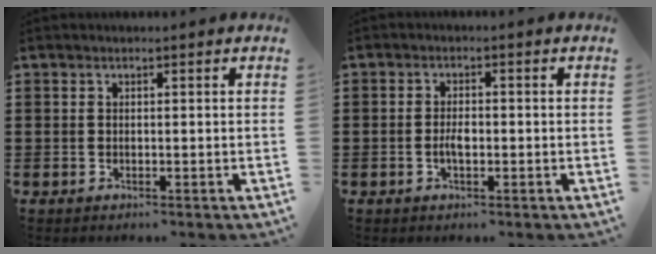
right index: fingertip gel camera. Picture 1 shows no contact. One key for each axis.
{"total": 2.3, "fx": -0.6, "fy": 0.9, "fz": 2.0, "tx": -0.045, "ty": -0.002, "tz": -0.012}